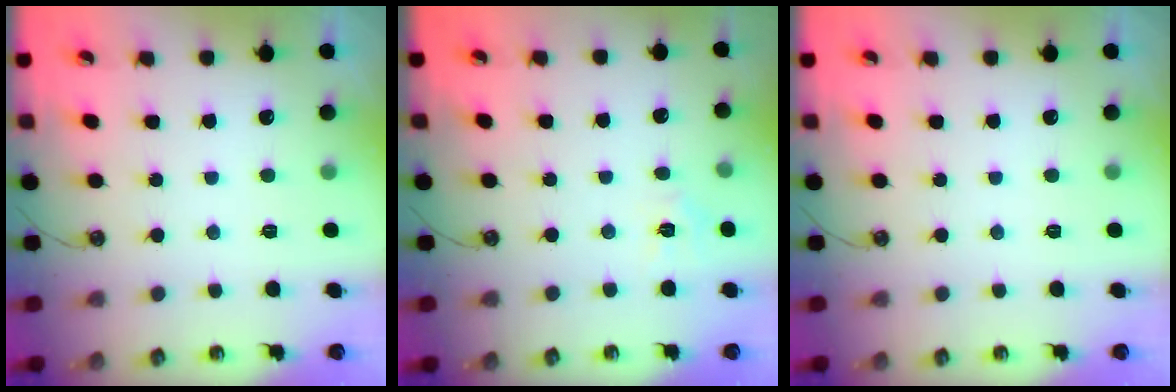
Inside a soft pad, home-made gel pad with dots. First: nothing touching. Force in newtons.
{"total": 3.9, "press": 3.9, "slide": 0.5}
{"total": 0.0}